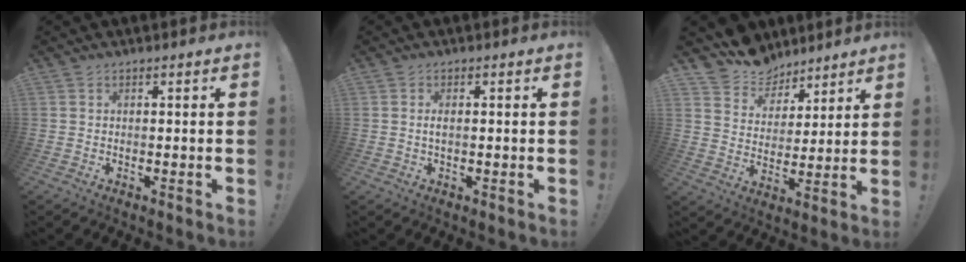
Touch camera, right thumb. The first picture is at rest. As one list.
[{"total": 1.6, "force": [-0.2, 0.4, 1.5], "torque": [-0.026, 0.000, -0.004]}, {"total": 10.0, "force": [8.1, 5.8, 0.6], "torque": [-0.010, -0.076, 0.156]}]